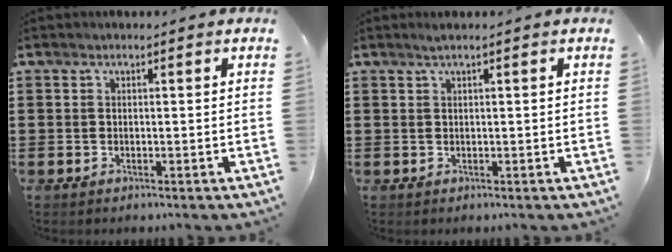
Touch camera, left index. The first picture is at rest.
{"total": 0.9, "force": [0.5, -0.1, 0.7], "torque": [-0.012, 0.000, 0.009]}